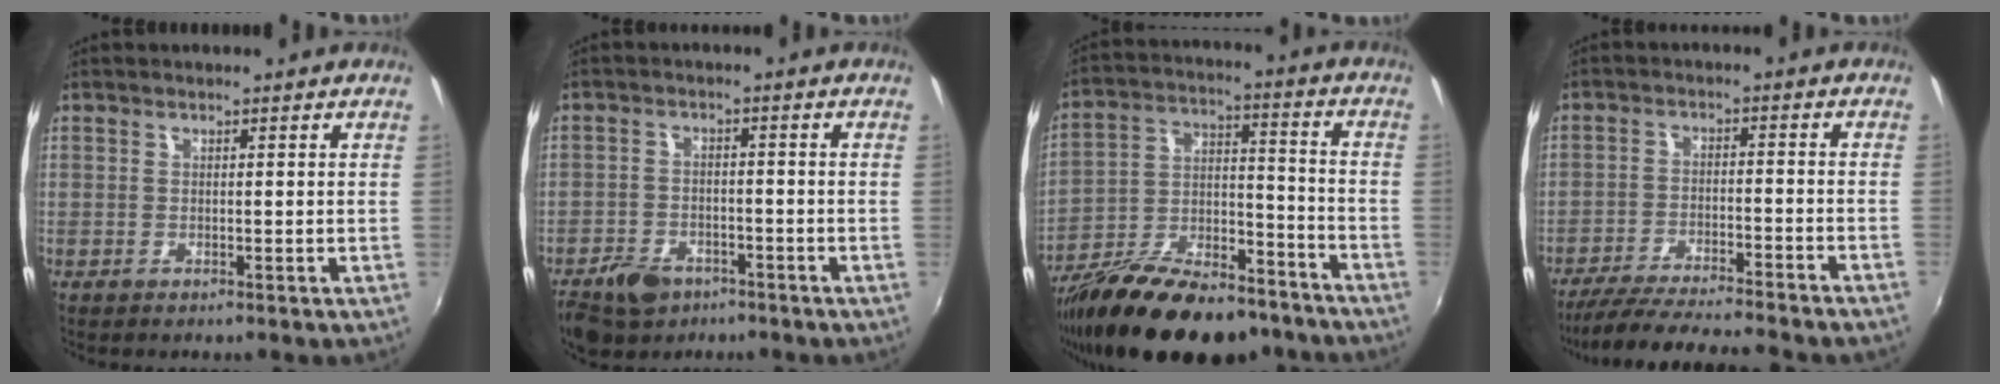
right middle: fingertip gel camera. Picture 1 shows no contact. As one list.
[{"total": 8.5, "force": [-5.7, 5.0, 3.7], "torque": [-0.099, -0.002, -0.092]}, {"total": 23.1, "force": [-17.2, 8.5, 12.8], "torque": [-0.229, -0.007, -0.264]}, {"total": 16.7, "force": [-15.0, 0.8, 7.4], "torque": [-0.144, -0.021, -0.228]}]